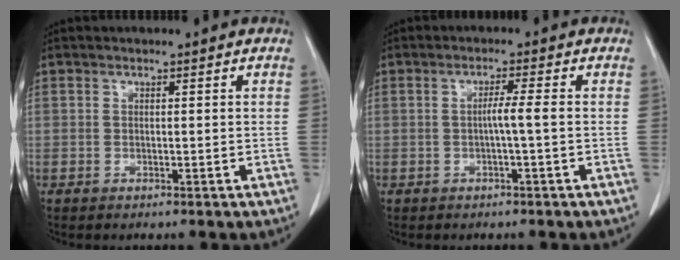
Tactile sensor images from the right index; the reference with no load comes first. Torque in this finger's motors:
{"motor_torque": [0.32, -0.27, 0.10, 0.05]}